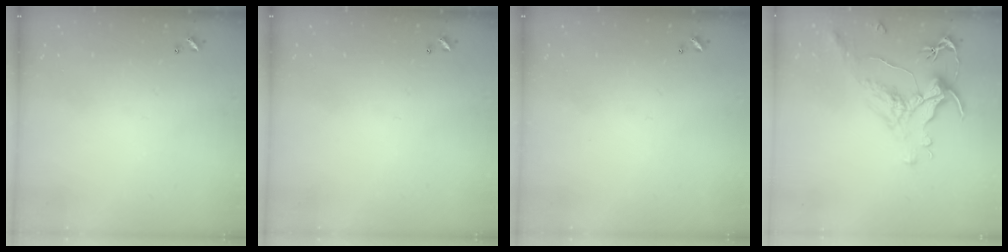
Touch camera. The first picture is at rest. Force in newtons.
{"total": 0.0}
{"total": 0.0}
{"total": 1.6, "press": 1.0, "slide": 1.3}